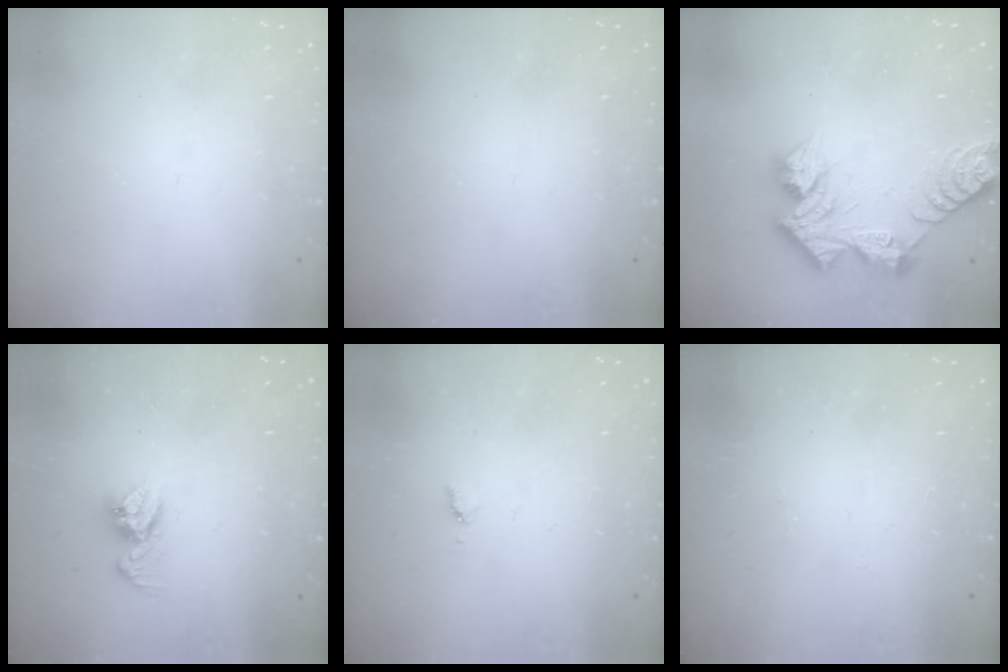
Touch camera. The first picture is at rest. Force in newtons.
{"total": 0.0}
{"total": 13.5, "press": 13.5, "slide": 1.1}
{"total": 9.6, "press": 9.6, "slide": 0.8}
{"total": 4.1, "press": 4.0, "slide": 0.6}
{"total": 2.0, "press": 1.9, "slide": 0.8}